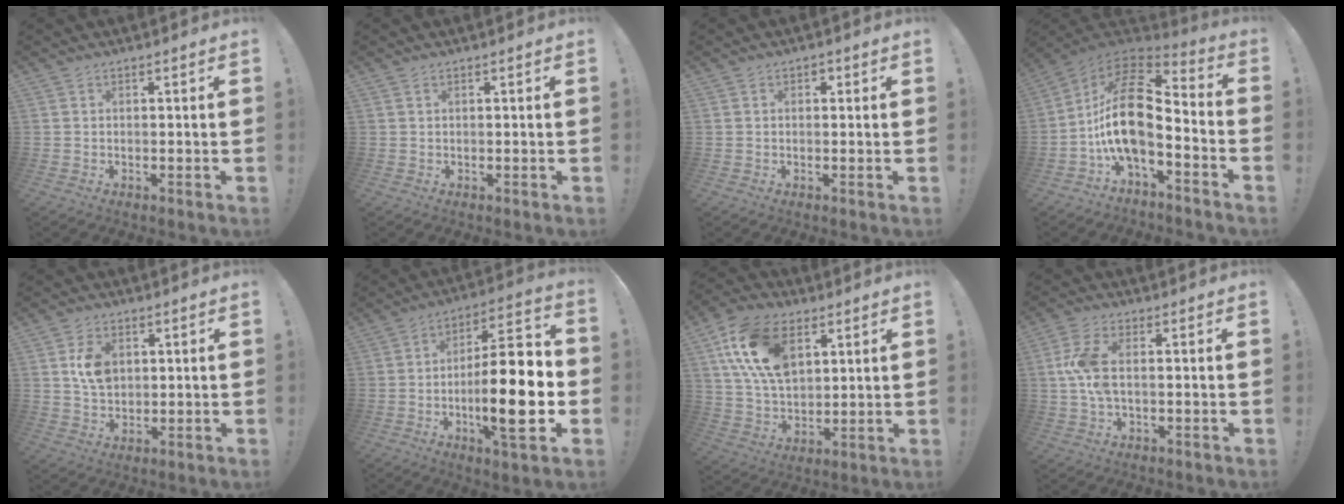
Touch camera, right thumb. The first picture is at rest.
{"total": 0.0}
{"total": 1.0, "force": [-0.1, 0.9, 0.5], "torque": [-0.006, 0.003, -0.004]}
{"total": 17.4, "force": [-2.1, 8.6, 15.0], "torque": [-0.296, 0.010, -0.037]}
{"total": 7.5, "force": [1.7, 5.6, 4.8], "torque": [-0.072, 0.005, 0.032]}
{"total": 23.3, "force": [-4.6, 6.9, 21.8], "torque": [-0.361, 0.025, -0.074]}
{"total": 18.7, "force": [7.7, 11.7, 12.4], "torque": [-0.233, -0.021, 0.143]}
{"total": 8.4, "force": [0.2, 3.8, 7.4], "torque": [-0.157, -0.002, 0.004]}